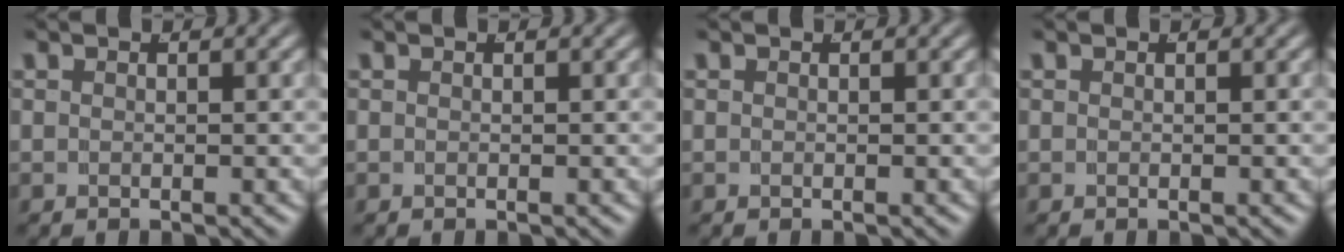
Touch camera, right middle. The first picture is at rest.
{"total": 0.0}
{"total": 0.0}
{"total": 0.0}